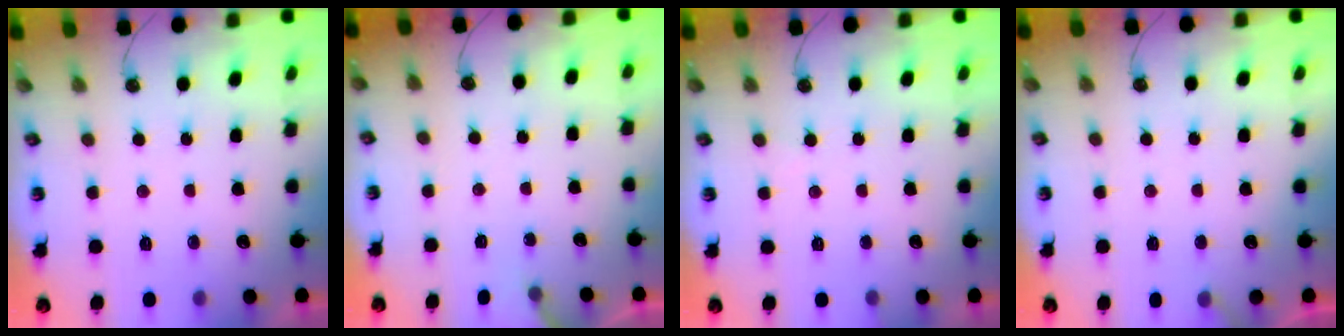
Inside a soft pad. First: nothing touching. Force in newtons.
{"total": 4.6, "press": 4.6, "slide": 0.4}
{"total": 4.3, "press": 4.3, "slide": 0.3}
{"total": 3.8, "press": 3.8, "slide": 0.4}